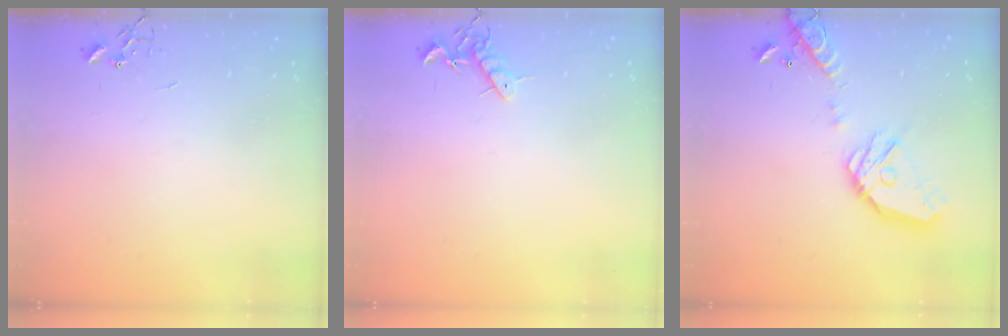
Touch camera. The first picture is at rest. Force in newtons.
{"total": 7.4, "press": 7.4, "slide": 0.9}
{"total": 19.0, "press": 18.9, "slide": 2.0}